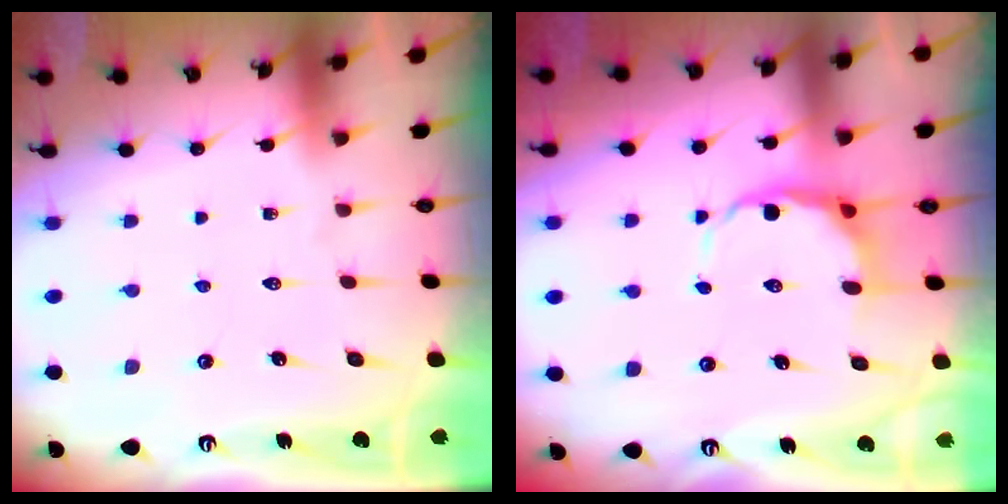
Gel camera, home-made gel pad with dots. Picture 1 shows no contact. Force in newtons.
{"total": 7.6, "press": 7.4, "slide": 1.8}